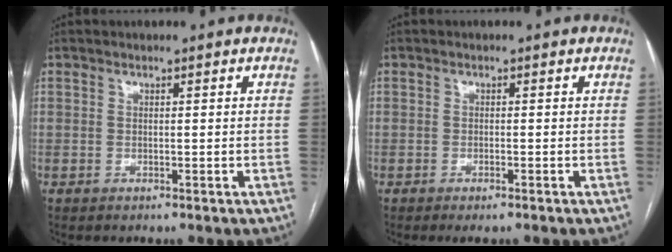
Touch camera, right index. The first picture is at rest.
{"total": 1.6, "force": [-1.1, 0.1, 1.2], "torque": [-0.019, -0.004, -0.016]}